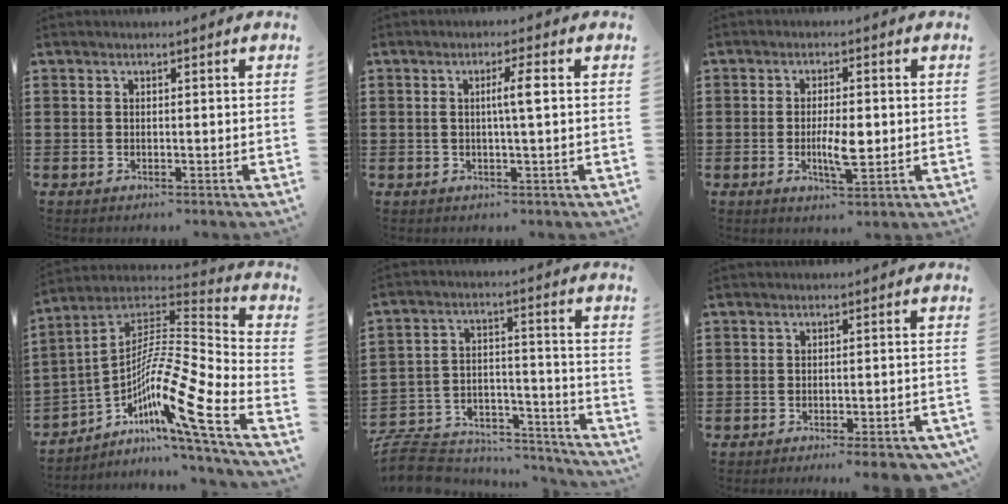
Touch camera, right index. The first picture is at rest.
{"total": 3.6, "force": [0.3, 0.0, 3.6], "torque": [-0.067, 0.000, -0.001]}
{"total": 5.2, "force": [-0.6, 1.5, 4.9], "torque": [-0.093, 0.001, -0.014]}
{"total": 13.4, "force": [-6.6, 0.7, 11.6], "torque": [-0.216, -0.032, -0.132]}
{"total": 7.8, "force": [-7.2, 2.4, 1.6], "torque": [-0.045, 0.007, -0.144]}
{"total": 3.3, "force": [-3.0, 0.1, 1.5], "torque": [-0.026, -0.003, -0.056]}